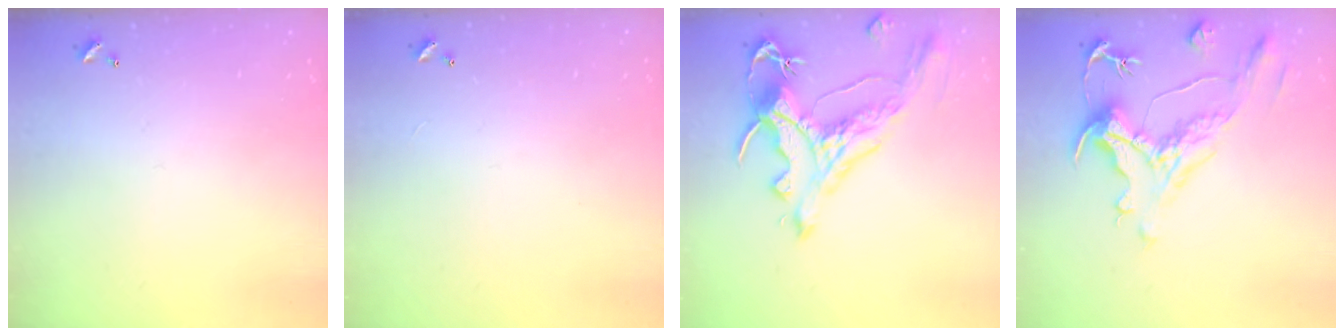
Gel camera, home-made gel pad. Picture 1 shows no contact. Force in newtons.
{"total": 2.8, "press": 2.8, "slide": 0.3}
{"total": 3.8, "press": 3.4, "slide": 1.7}
{"total": 1.6, "press": 0.6, "slide": 1.5}